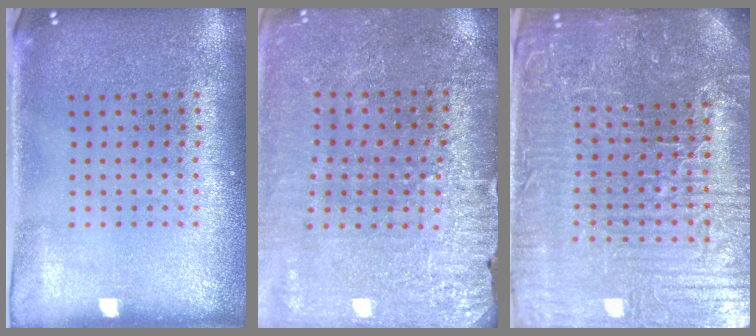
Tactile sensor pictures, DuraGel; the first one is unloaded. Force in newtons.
{"total": 2.9, "press": 2.9, "slide": 0.2}
{"total": 6.7, "press": 6.0, "slide": 2.9}